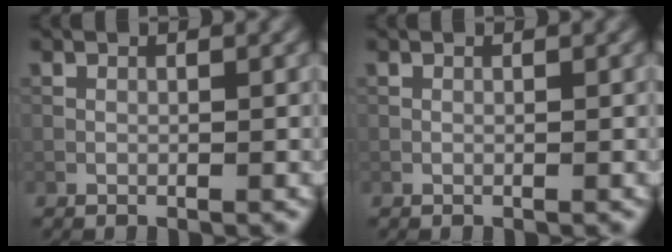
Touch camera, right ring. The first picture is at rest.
{"total": 0.0}